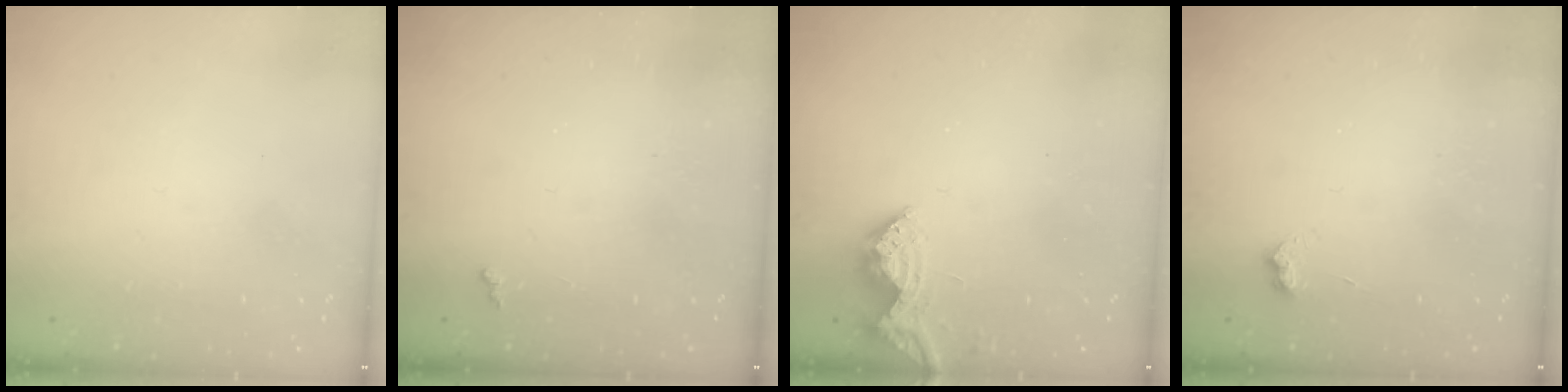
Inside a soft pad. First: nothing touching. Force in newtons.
{"total": 1.9, "press": 1.9, "slide": 0.5}
{"total": 8.2, "press": 8.2, "slide": 0.8}
{"total": 4.0, "press": 3.9, "slide": 0.5}